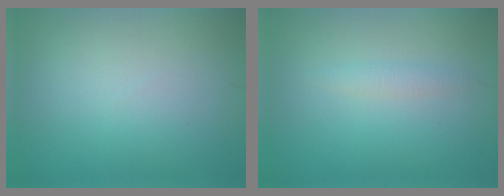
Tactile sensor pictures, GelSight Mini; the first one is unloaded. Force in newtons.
{"total": 1.1, "press": 1.1, "slide": 0.1}